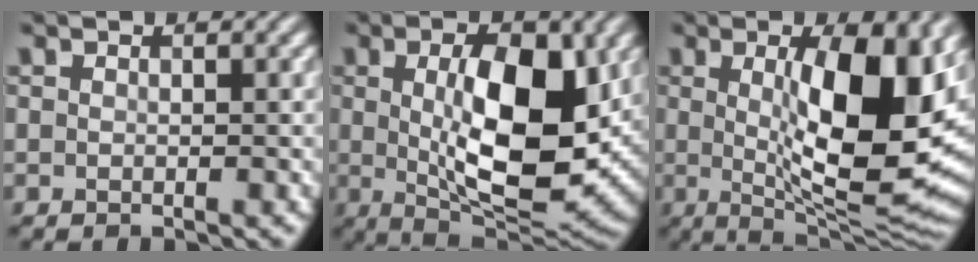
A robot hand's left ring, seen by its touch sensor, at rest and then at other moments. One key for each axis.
{"total": 10.3, "fx": 1.2, "fy": 4.2, "fz": 9.3, "tx": -0.143, "ty": -0.003, "tz": 0.025}
{"total": 12.3, "fx": 1.5, "fy": 4.0, "fz": 11.5, "tx": -0.168, "ty": -0.009, "tz": 0.030}